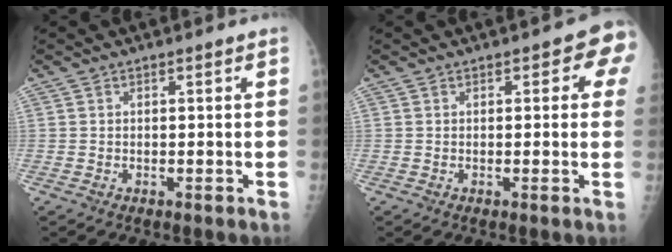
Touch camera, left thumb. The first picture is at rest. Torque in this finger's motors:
{"motor_torque": [0.01, 0.23, 0.01, -0.40, 0.12]}